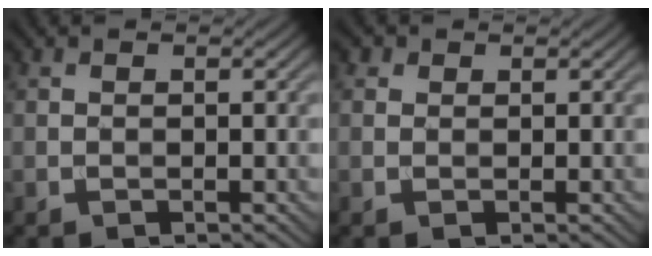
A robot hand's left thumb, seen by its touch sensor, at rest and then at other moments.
{"total": 1.0, "force": [0.6, 0.8, 0.3], "torque": [-0.004, 0.003, 0.006]}